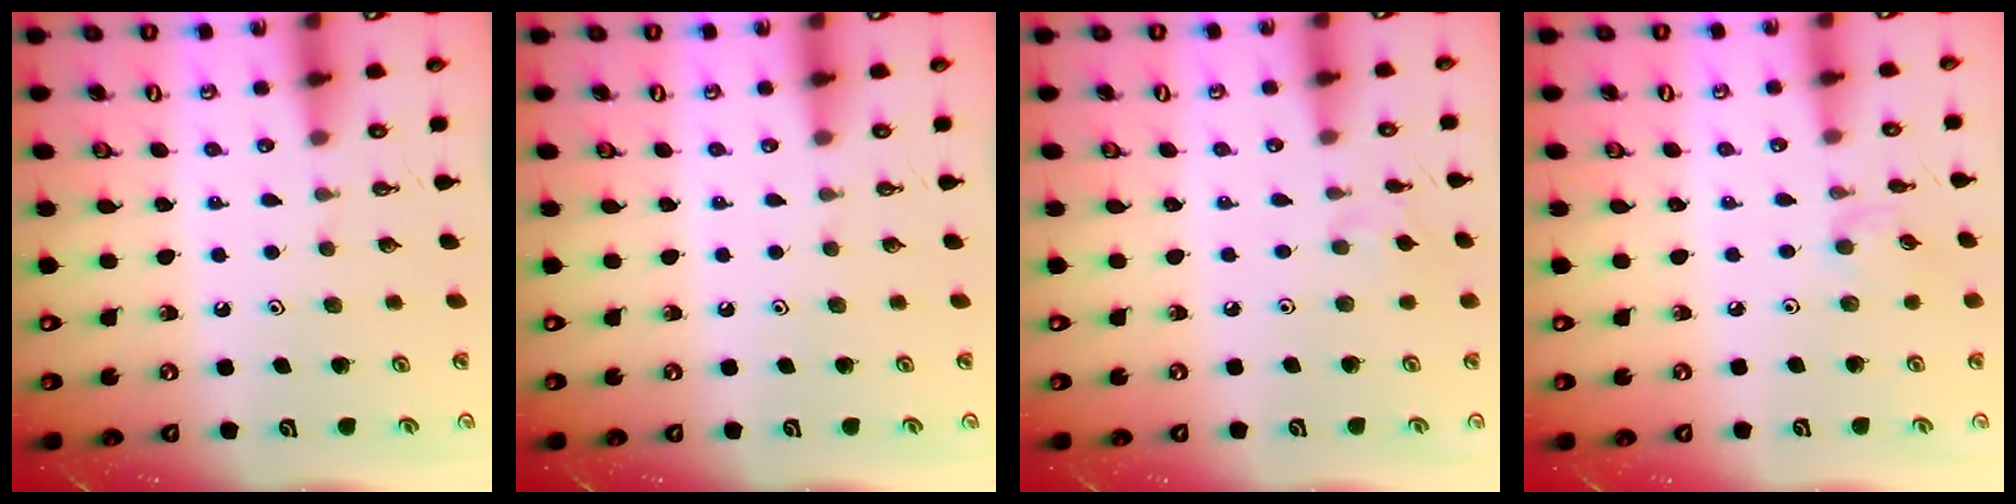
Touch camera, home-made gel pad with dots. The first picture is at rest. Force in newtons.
{"total": 0.0}
{"total": 3.3, "press": 3.2, "slide": 0.7}
{"total": 2.7, "press": 2.7, "slide": 0.4}